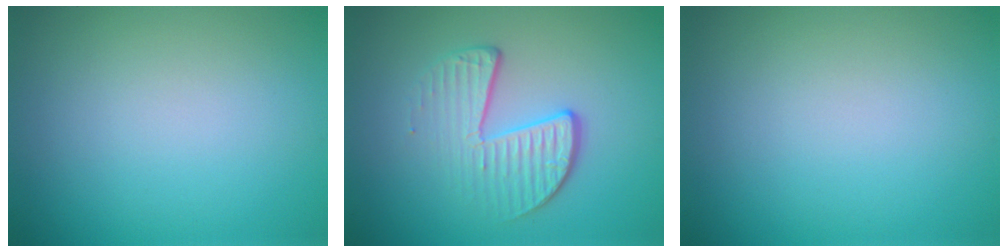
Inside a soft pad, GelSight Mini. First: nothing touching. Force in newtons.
{"total": 3.9, "press": 2.7, "slide": 2.9}
{"total": 0.0}